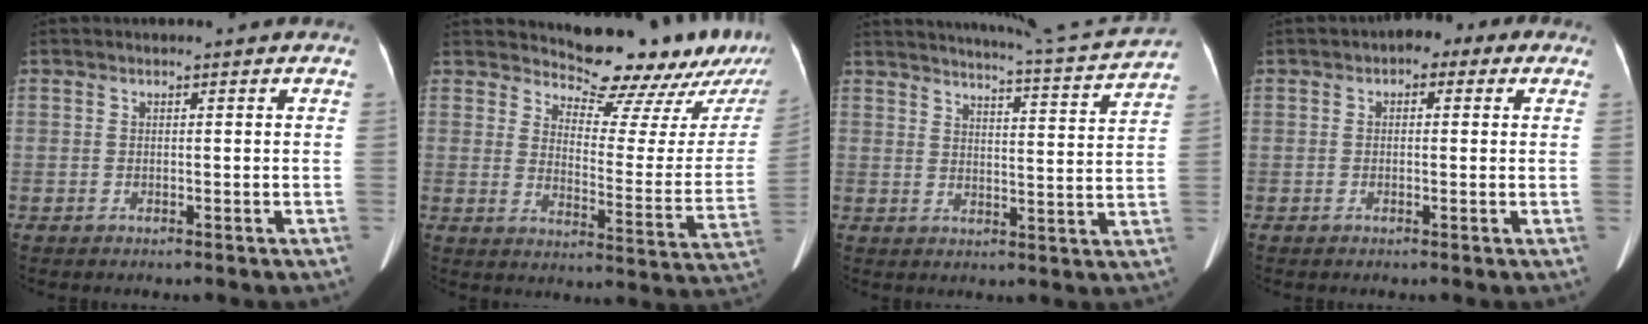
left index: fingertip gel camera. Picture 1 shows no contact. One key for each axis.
{"total": 17.4, "fx": 16.0, "fy": 3.3, "fz": 6.1, "tx": -0.068, "ty": -0.083, "tz": 0.180}
{"total": 13.1, "fx": 12.5, "fy": -2.0, "fz": 3.1, "tx": -0.062, "ty": -0.037, "tz": 0.165}
{"total": 4.1, "fx": 1.7, "fy": 2.5, "fz": 2.7, "tx": -0.029, "ty": 0.029, "tz": 0.014}